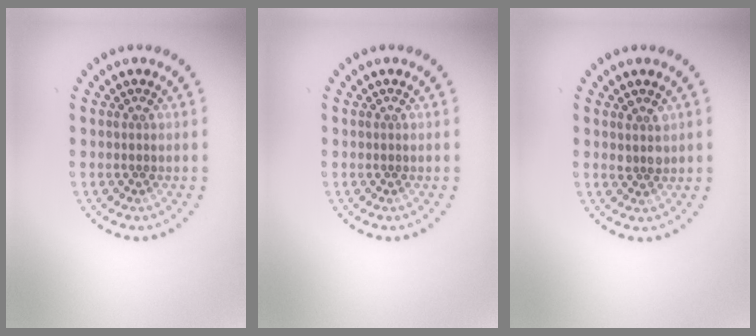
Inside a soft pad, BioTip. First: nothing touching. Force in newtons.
{"total": 0.0}
{"total": 1.6, "press": 1.5, "slide": 0.6}